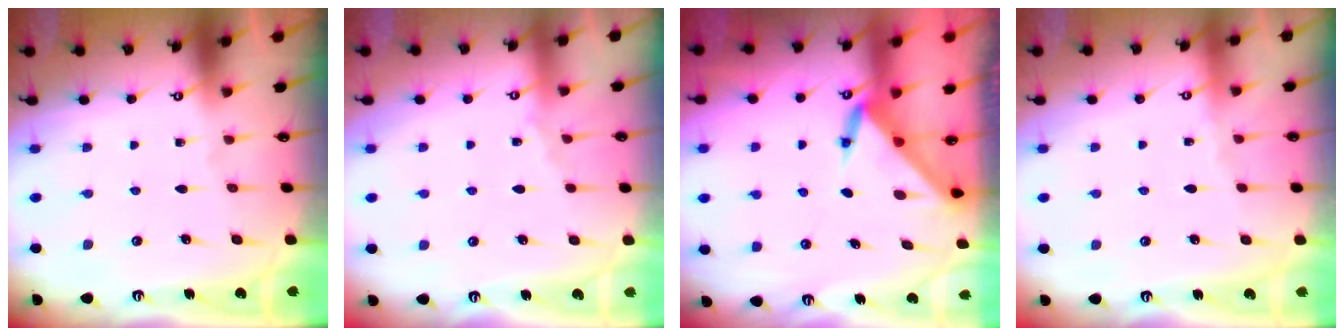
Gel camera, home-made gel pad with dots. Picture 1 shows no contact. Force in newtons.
{"total": 2.8, "press": 2.8, "slide": 0.5}
{"total": 3.4, "press": 3.4, "slide": 0.1}
{"total": 1.6, "press": 1.6, "slide": 0.4}